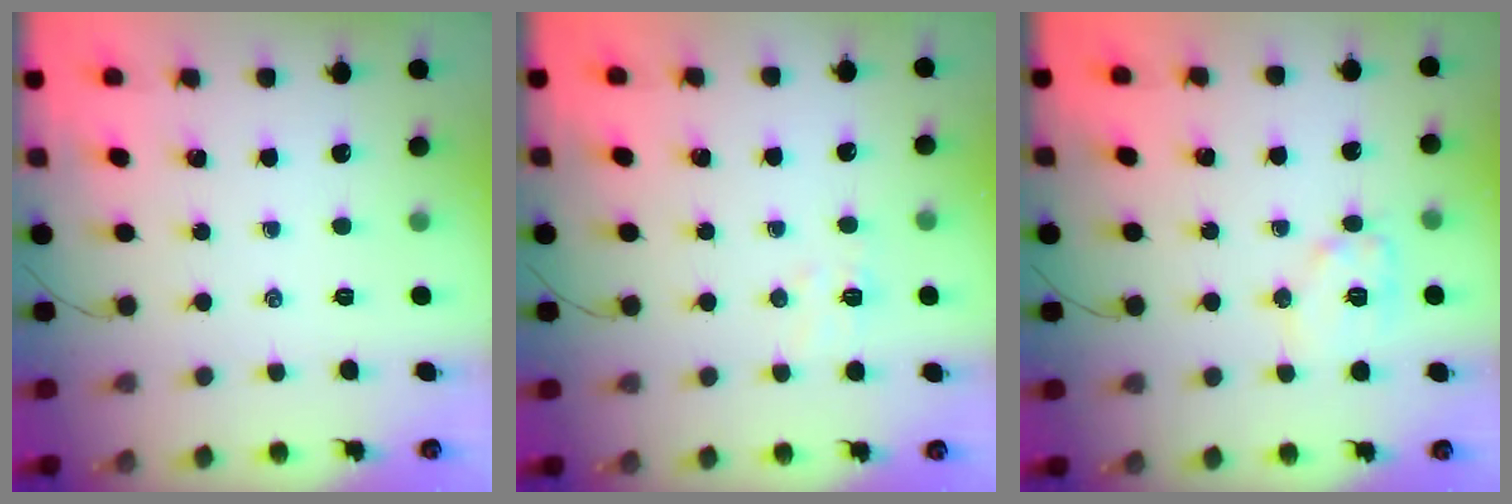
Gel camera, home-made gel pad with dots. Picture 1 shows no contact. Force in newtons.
{"total": 5.4, "press": 5.3, "slide": 0.8}
{"total": 9.1, "press": 9.1, "slide": 0.4}